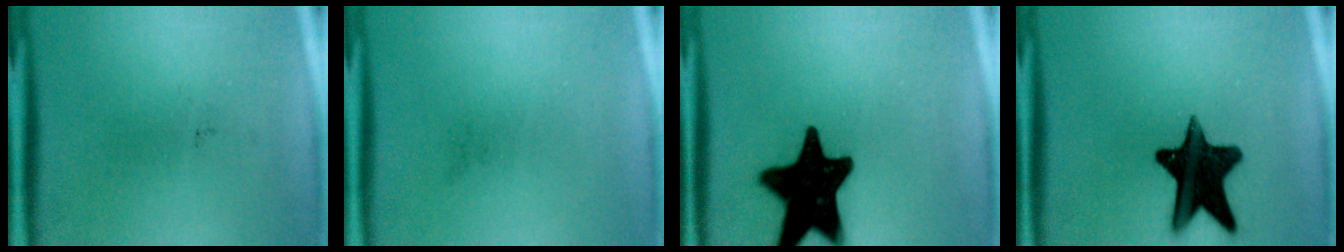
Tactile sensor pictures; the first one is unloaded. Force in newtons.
{"total": 0.0}
{"total": 19.8}
{"total": 15.8}